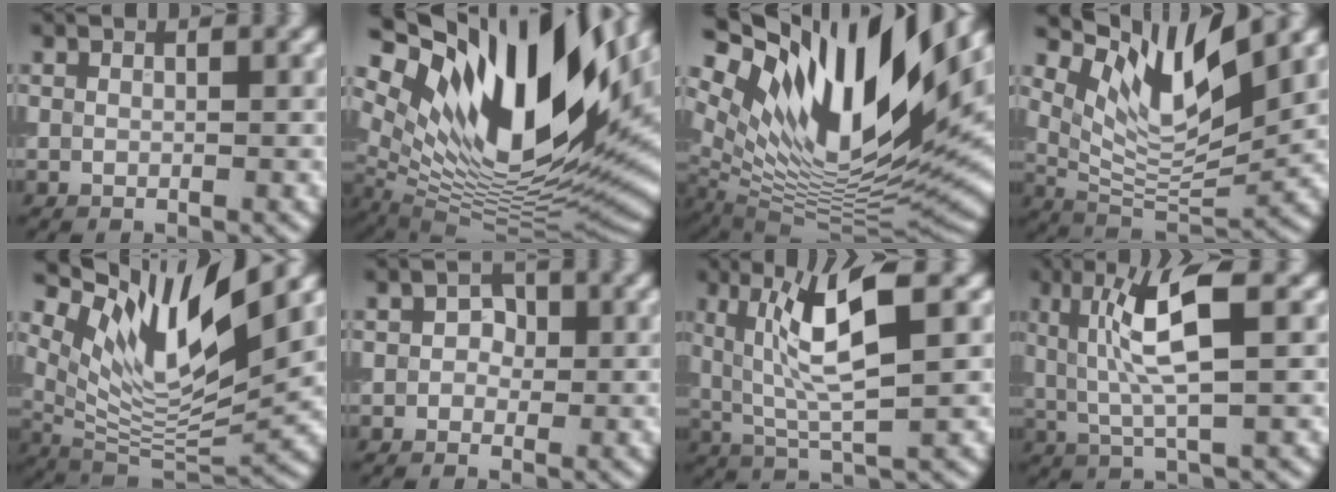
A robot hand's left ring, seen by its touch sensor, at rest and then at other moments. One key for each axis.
{"total": 18.3, "fx": 8.6, "fy": 7.5, "fz": 14.3, "tx": -0.267, "ty": 0.020, "tz": 0.144}
{"total": 17.6, "fx": 9.4, "fy": 5.9, "fz": 13.7, "tx": -0.261, "ty": 0.025, "tz": 0.163}
{"total": 8.0, "fx": 4.8, "fy": 2.5, "fz": 6.0, "tx": -0.114, "ty": -0.009, "tz": 0.090}
{"total": 10.3, "fx": 5.9, "fy": 3.0, "fz": 7.9, "tx": -0.152, "ty": -0.009, "tz": 0.119}
{"total": 1.7, "fx": 0.1, "fy": 1.4, "fz": 0.9, "tx": -0.005, "ty": 0.002, "tz": -0.006}
{"total": 6.7, "fx": 1.8, "fy": 1.3, "fz": 6.4, "tx": -0.127, "ty": 0.001, "tz": 0.035}
{"total": 5.9, "fx": 1.3, "fy": 1.1, "fz": 5.7, "tx": -0.114, "ty": 0.005, "tz": 0.027}